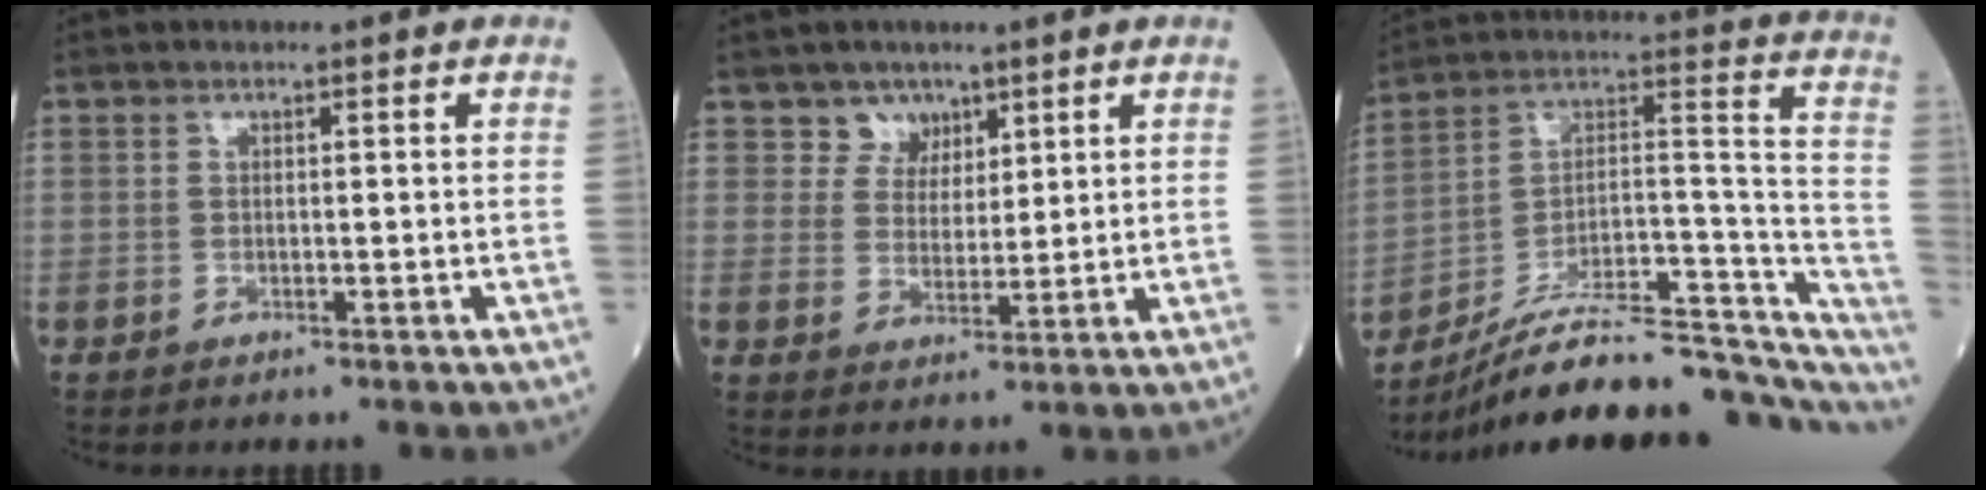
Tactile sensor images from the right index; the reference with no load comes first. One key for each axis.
{"total": 4.0, "fx": 2.8, "fy": 2.9, "fz": -0.2, "tx": 0.008, "ty": 0.002, "tz": 0.045}
{"total": 25.5, "fx": -21.3, "fy": 6.1, "fz": 12.6, "tx": -0.142, "ty": 0.045, "tz": -0.316}